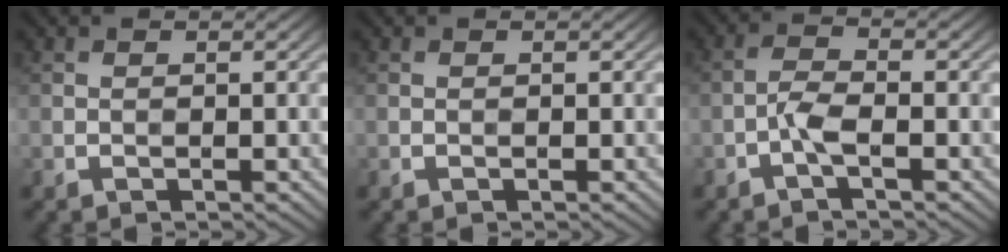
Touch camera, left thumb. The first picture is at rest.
{"total": 0.0}
{"total": 2.7, "force": [-1.3, 0.7, 2.3], "torque": [-0.055, 0.005, -0.033]}